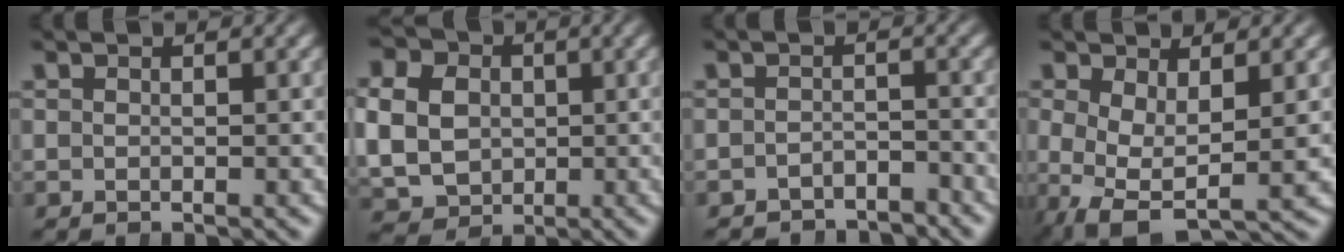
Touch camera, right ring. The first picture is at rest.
{"total": 10.3, "force": [0.5, 9.1, 4.8], "torque": [-0.103, -0.034, 0.013]}
{"total": 3.1, "force": [-3.1, 0.3, -0.2], "torque": [0.021, -0.004, -0.054]}
{"total": 6.3, "force": [-1.5, 4.4, 4.3], "torque": [-0.099, -0.040, -0.007]}